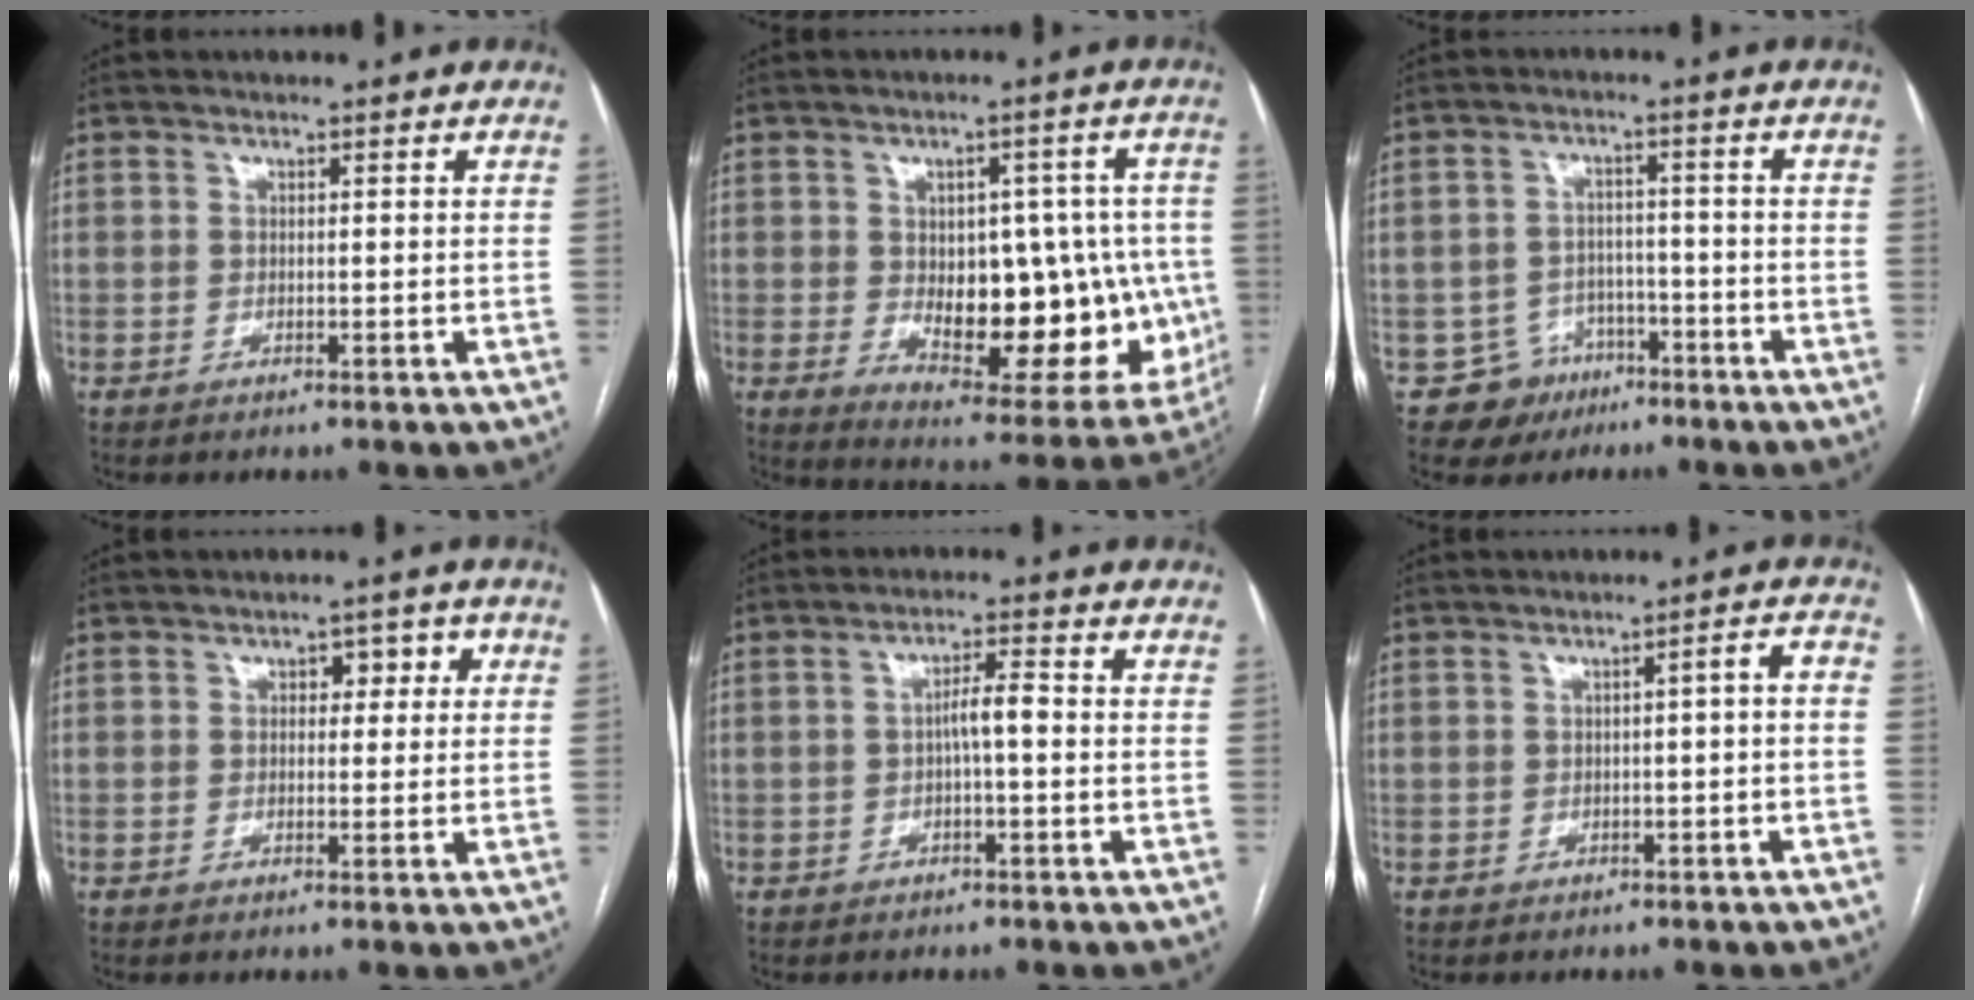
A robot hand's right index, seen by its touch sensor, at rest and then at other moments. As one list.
[{"total": 20.5, "force": [-2.0, 9.6, 18.0], "torque": [-0.206, 0.011, 0.004]}, {"total": 6.4, "force": [-3.5, 5.3, -0.1], "torque": [0.012, 0.013, -0.050]}, {"total": 3.4, "force": [0.9, 2.1, 2.6], "torque": [-0.026, 0.019, 0.011]}, {"total": 3.5, "force": [-0.5, 0.5, 3.4], "torque": [-0.056, 0.010, -0.007]}, {"total": 2.9, "force": [-0.6, 0.5, 2.8], "torque": [-0.033, 0.016, -0.008]}]